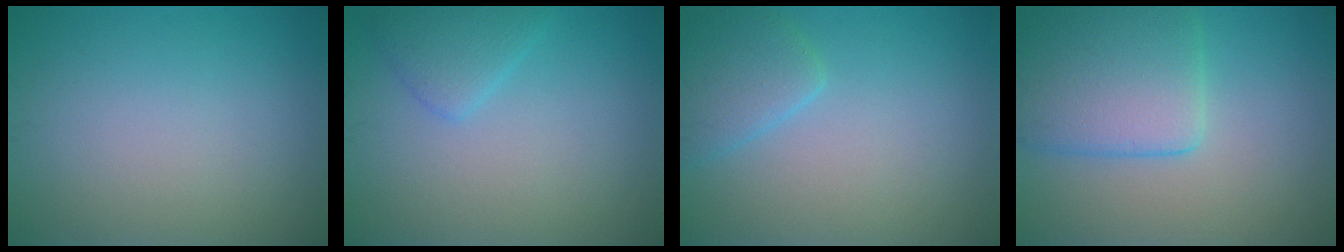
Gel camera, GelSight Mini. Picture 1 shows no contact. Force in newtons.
{"total": 2.3, "press": 2.3, "slide": 0.1}
{"total": 3.0, "press": 2.9, "slide": 0.3}
{"total": 6.7, "press": 6.7, "slide": 0.3}